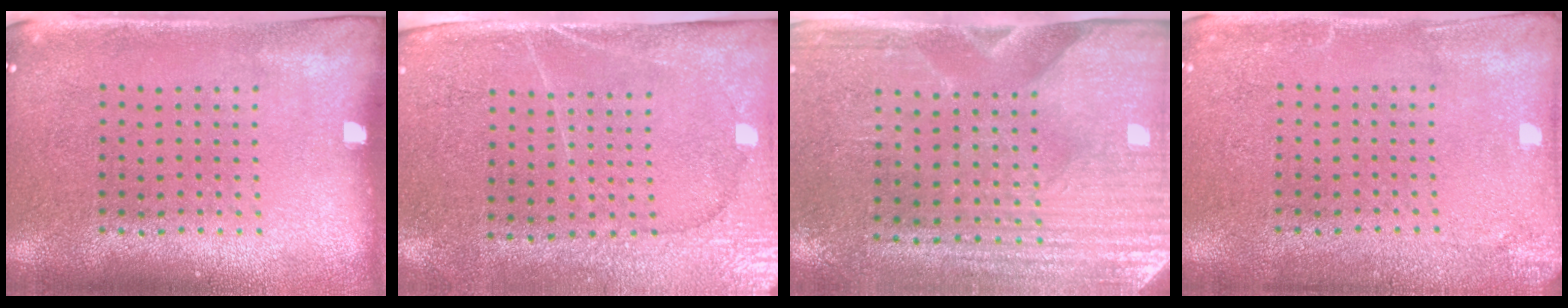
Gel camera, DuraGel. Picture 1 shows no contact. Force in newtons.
{"total": 3.0, "press": 2.7, "slide": 1.3}
{"total": 3.1, "press": 2.8, "slide": 1.3}
{"total": 2.1, "press": 2.1, "slide": 0.2}